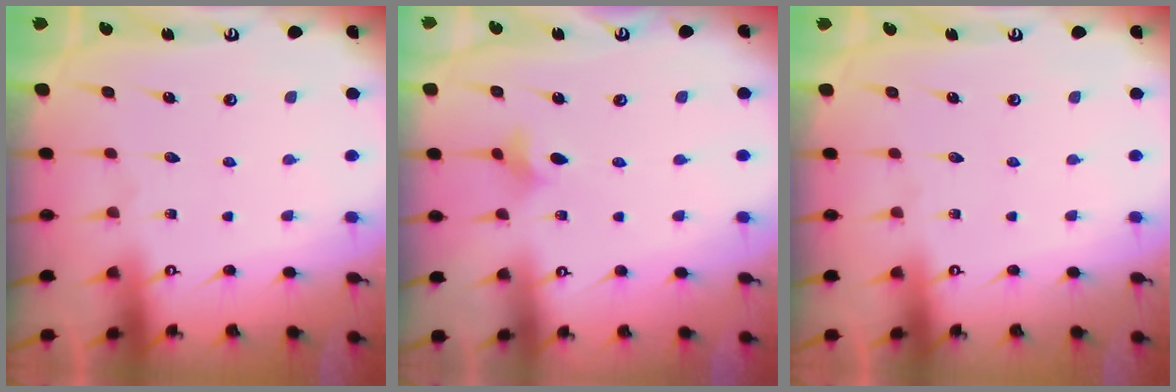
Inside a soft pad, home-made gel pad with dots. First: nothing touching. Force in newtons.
{"total": 3.9, "press": 3.8, "slide": 0.8}
{"total": 0.0}